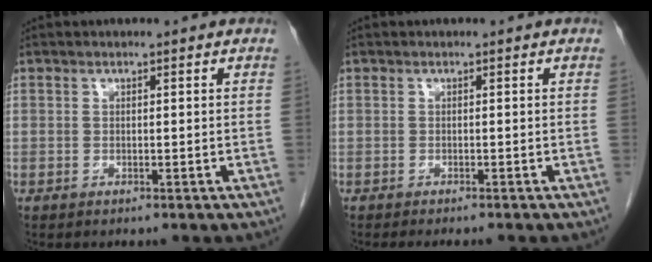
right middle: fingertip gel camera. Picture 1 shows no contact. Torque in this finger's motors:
{"motor_torque": [0.03, -0.01, 0.00, 0.01]}